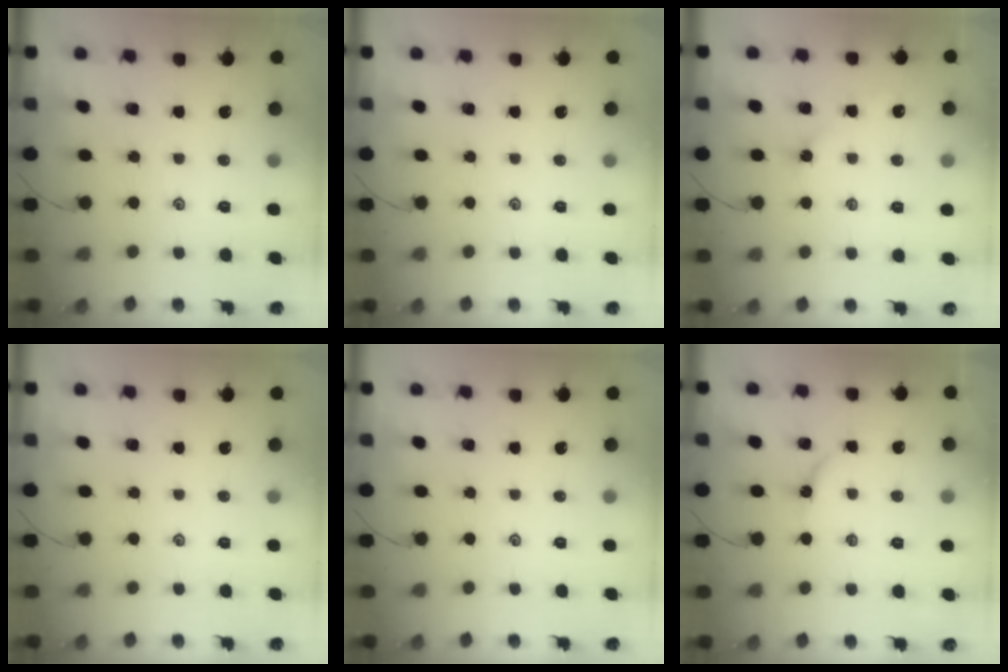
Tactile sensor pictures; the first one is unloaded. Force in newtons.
{"total": 0.0}
{"total": 1.9, "press": 1.9, "slide": 0.4}
{"total": 0.0}
{"total": 0.0}
{"total": 3.1, "press": 3.1, "slide": 0.5}